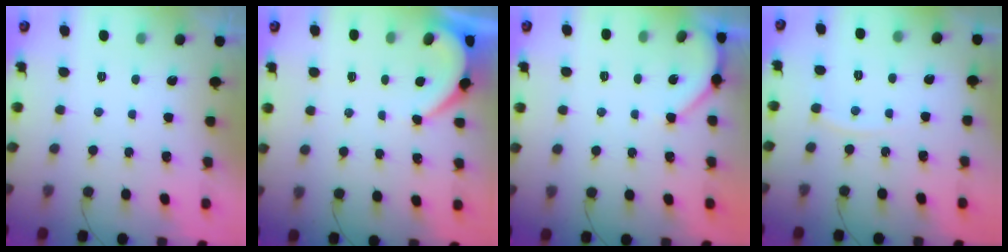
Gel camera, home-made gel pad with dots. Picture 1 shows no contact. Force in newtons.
{"total": 3.1, "press": 3.1, "slide": 0.4}
{"total": 4.6, "press": 4.6, "slide": 0.3}
{"total": 3.1, "press": 3.1, "slide": 0.3}